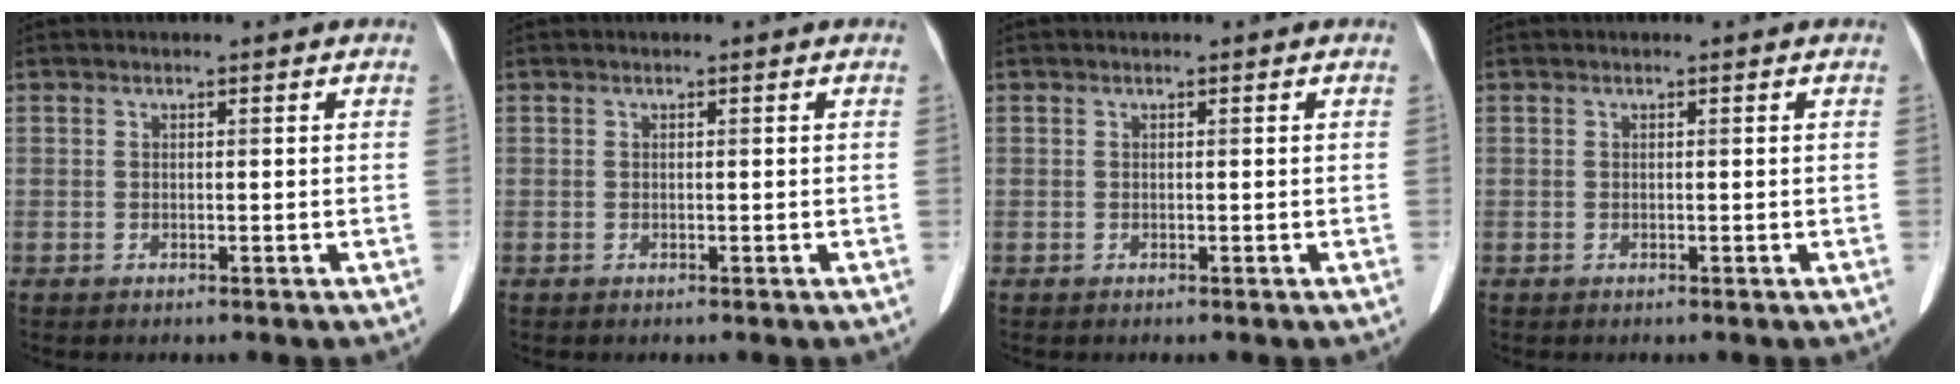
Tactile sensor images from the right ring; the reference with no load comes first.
{"total": 0.0}
{"total": 0.0}
{"total": 0.0}